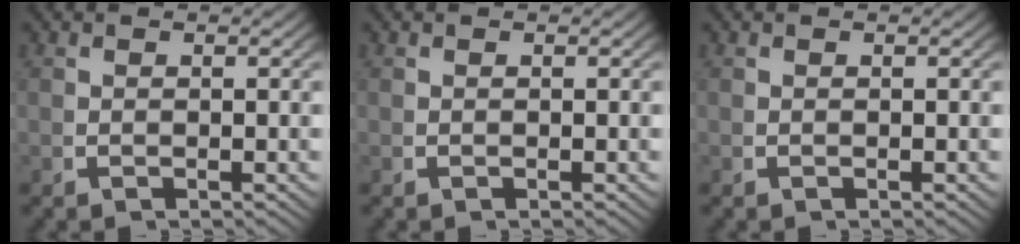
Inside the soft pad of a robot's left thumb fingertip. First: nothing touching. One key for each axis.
{"total": 0.0}
{"total": 0.0}